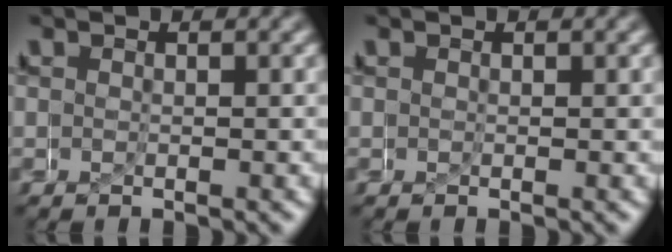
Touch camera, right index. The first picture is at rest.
{"total": 0.0}